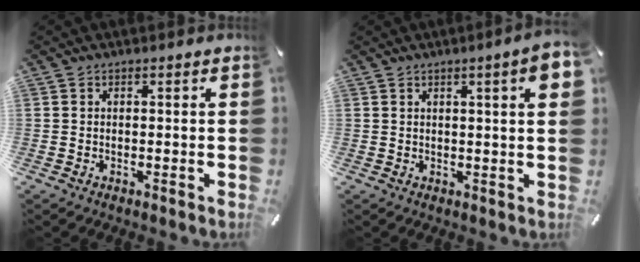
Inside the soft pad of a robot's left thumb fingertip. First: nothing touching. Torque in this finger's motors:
{"motor_torque": [-0.17, -0.08, -0.05, -0.07, 0.01]}